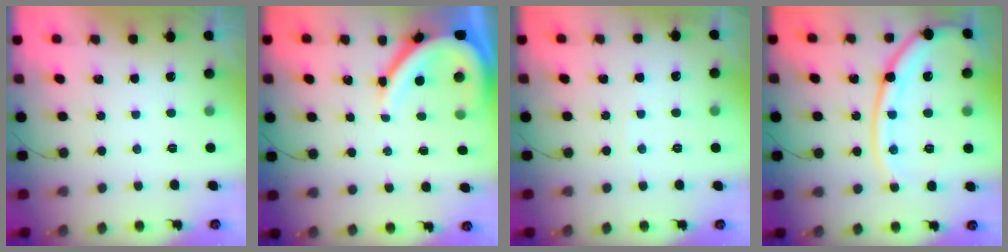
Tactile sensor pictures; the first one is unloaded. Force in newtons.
{"total": 9.9, "press": 9.8, "slide": 1.0}
{"total": 2.4, "press": 2.3, "slide": 0.3}
{"total": 17.0, "press": 17.0, "slide": 1.7}